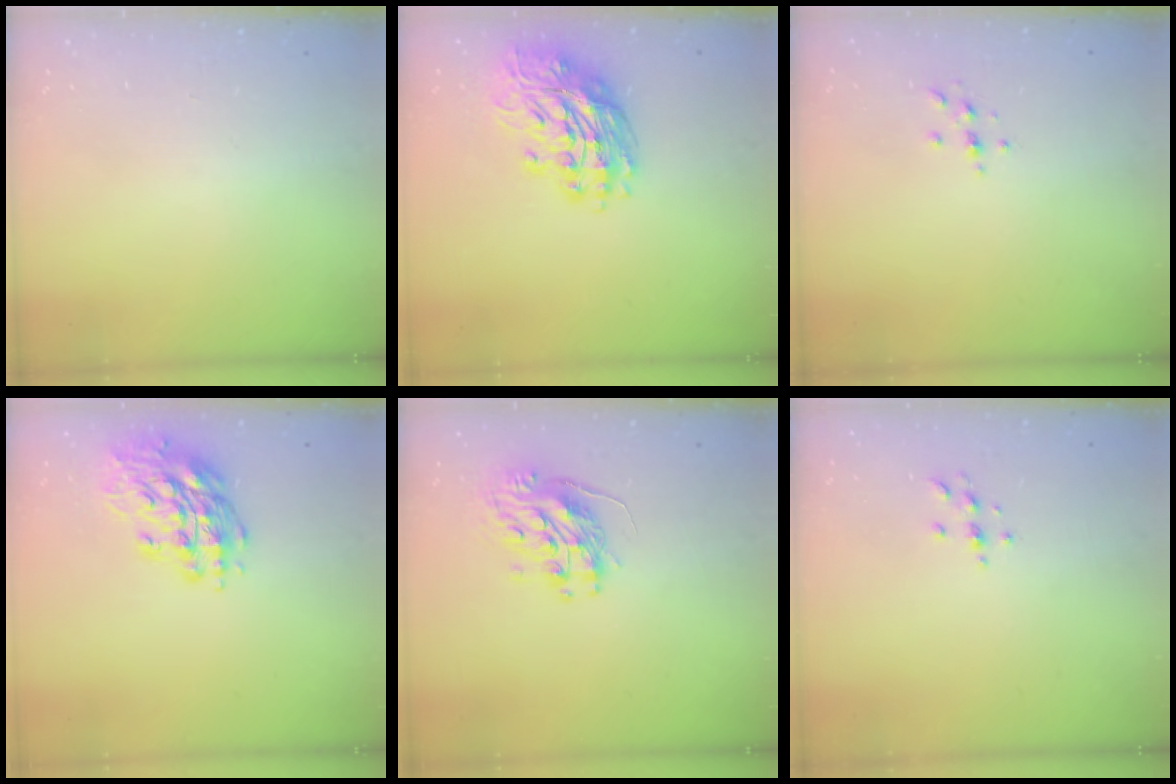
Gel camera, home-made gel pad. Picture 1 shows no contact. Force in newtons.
{"total": 16.8, "press": 16.7, "slide": 1.9}
{"total": 2.3, "press": 2.3, "slide": 0.2}
{"total": 16.9, "press": 16.6, "slide": 3.1}
{"total": 10.7, "press": 10.6, "slide": 1.2}
{"total": 3.4, "press": 3.4, "slide": 0.4}